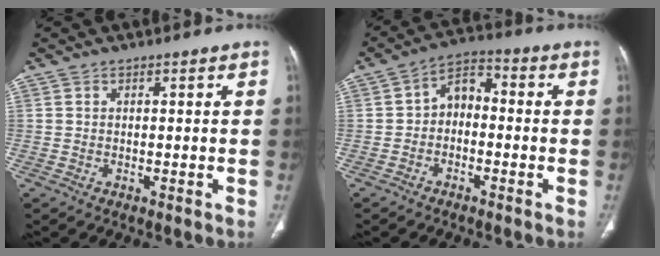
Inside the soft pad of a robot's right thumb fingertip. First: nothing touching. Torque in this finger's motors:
{"motor_torque": [-0.46, 0.40, -0.08, 0.47, 0.13]}